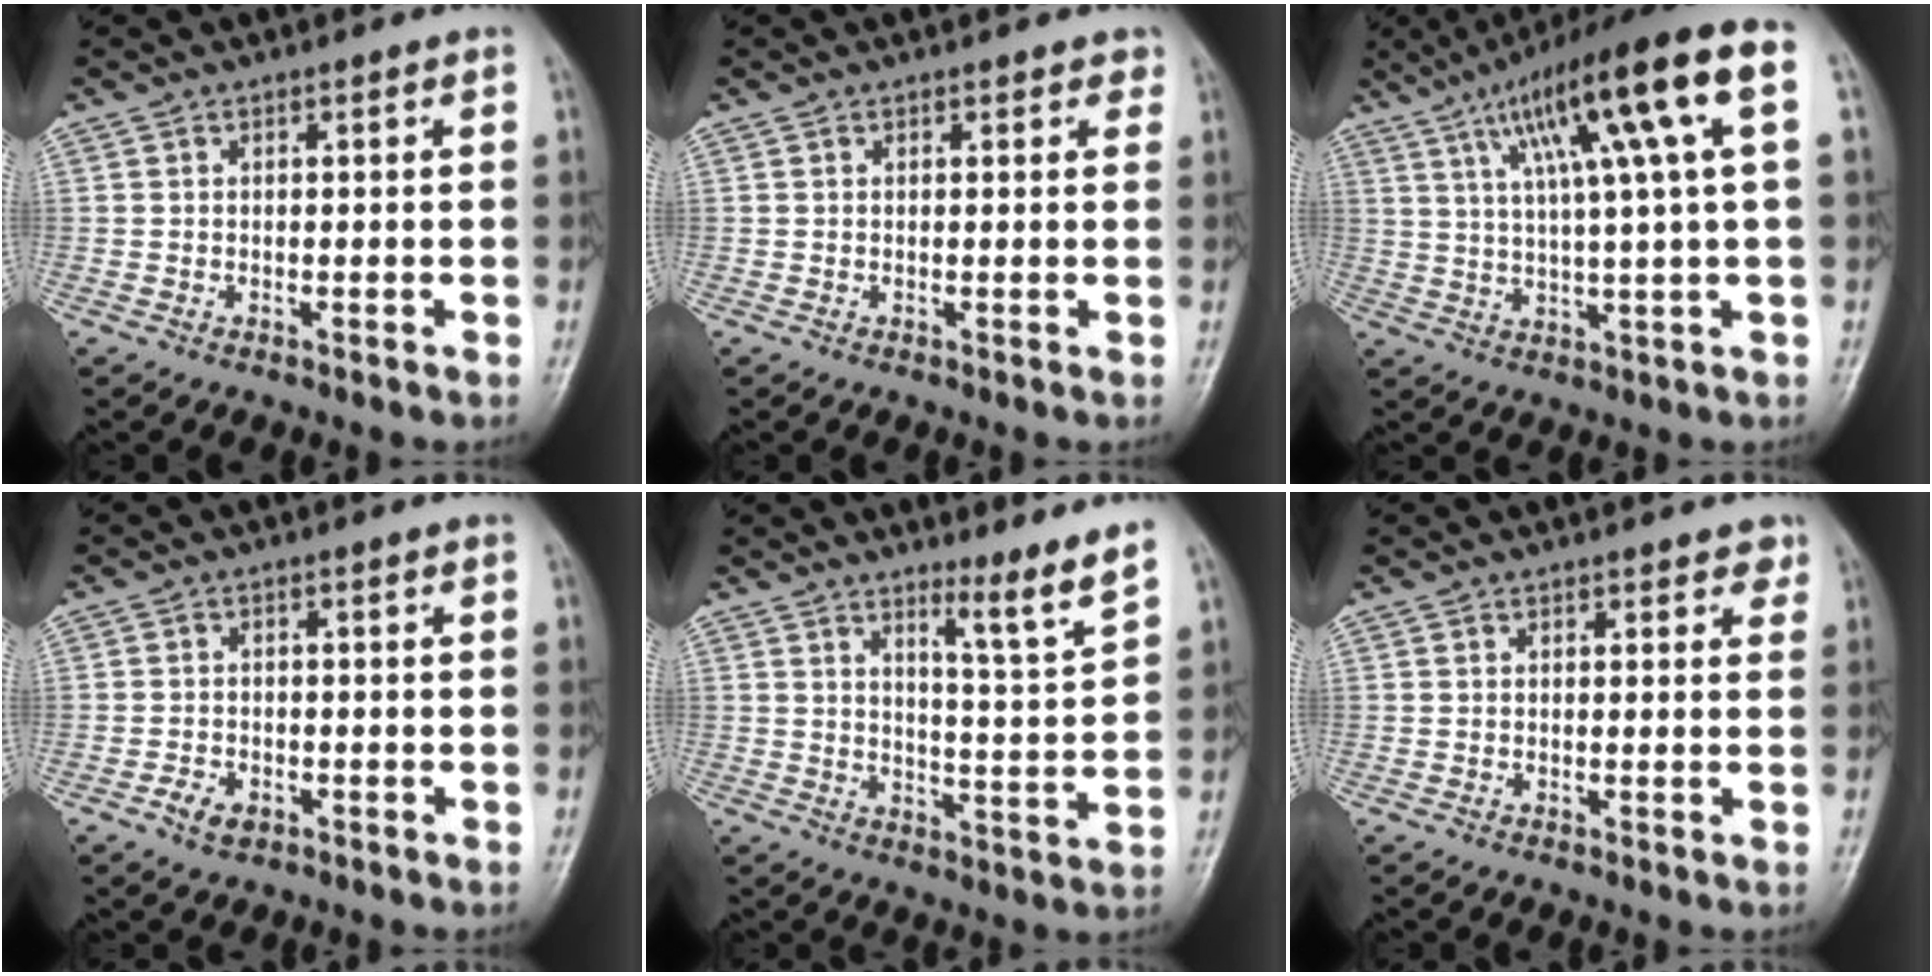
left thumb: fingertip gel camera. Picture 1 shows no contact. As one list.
[{"total": 1.5, "force": [1.0, 0.8, 0.8], "torque": [0.004, -0.002, 0.006]}, {"total": 18.3, "force": [6.7, 2.0, 16.9], "torque": [-0.269, 0.016, 0.104]}, {"total": 3.0, "force": [-1.6, 1.9, 1.7], "torque": [-0.030, 0.008, -0.025]}, {"total": 6.8, "force": [5.2, -0.7, 4.3], "torque": [-0.063, -0.062, 0.084]}, {"total": 1.9, "force": [1.2, 1.1, 0.9], "torque": [0.007, -0.003, 0.009]}]